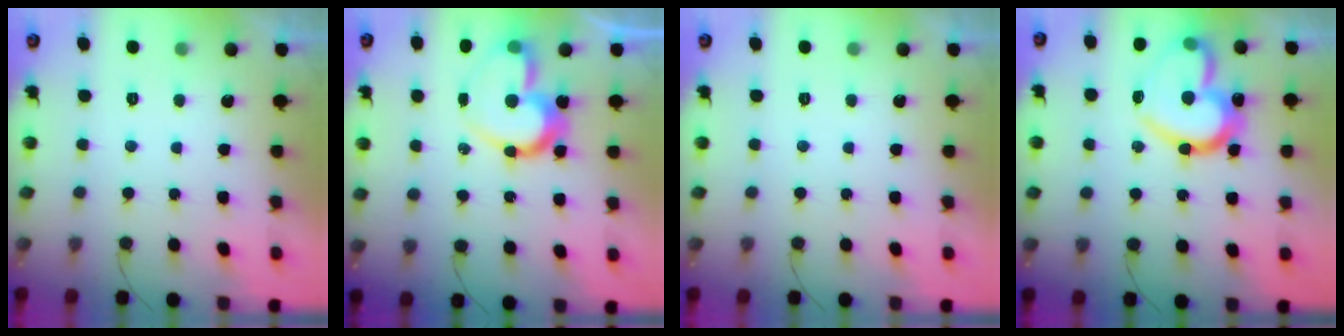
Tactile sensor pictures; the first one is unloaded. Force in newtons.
{"total": 15.2, "press": 15.1, "slide": 1.2}
{"total": 0.0}
{"total": 21.8, "press": 21.7, "slide": 2.4}